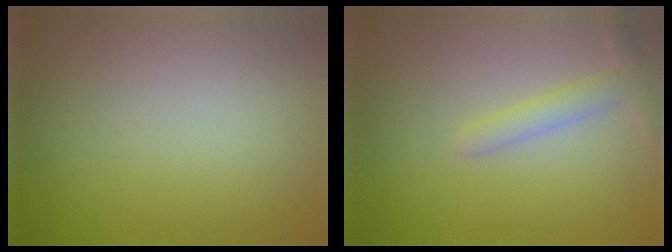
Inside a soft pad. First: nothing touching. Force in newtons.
{"total": 2.1, "press": 2.1, "slide": 0.1}